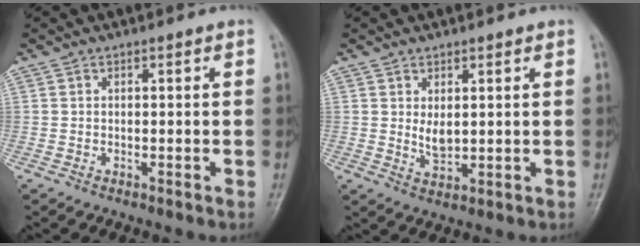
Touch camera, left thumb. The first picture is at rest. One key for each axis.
{"total": 3.4, "fx": 1.1, "fy": 1.9, "fz": 2.6, "tx": -0.038, "ty": -0.015, "tz": 0.025}